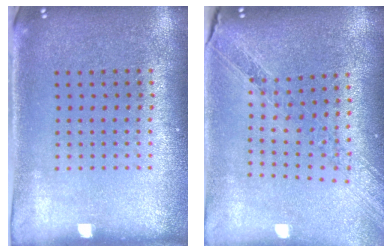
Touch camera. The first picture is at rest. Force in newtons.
{"total": 1.2, "press": 1.2, "slide": 0.1}